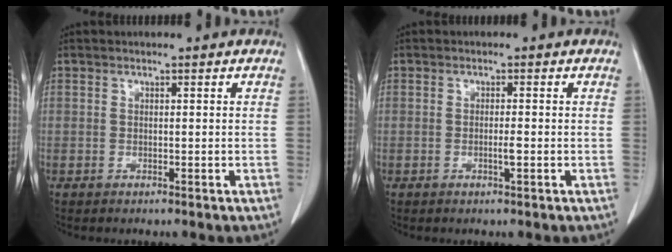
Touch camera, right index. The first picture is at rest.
{"total": 1.4, "force": [-0.4, -0.1, 1.4], "torque": [-0.027, -0.003, -0.006]}